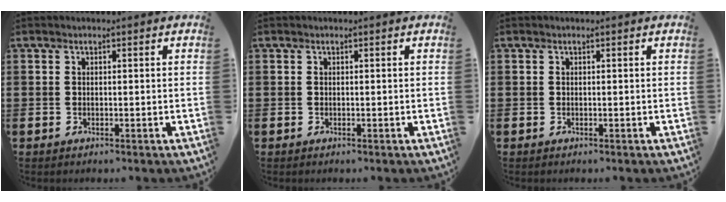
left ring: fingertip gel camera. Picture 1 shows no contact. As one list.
[{"total": 0.0}, {"total": 0.0}]